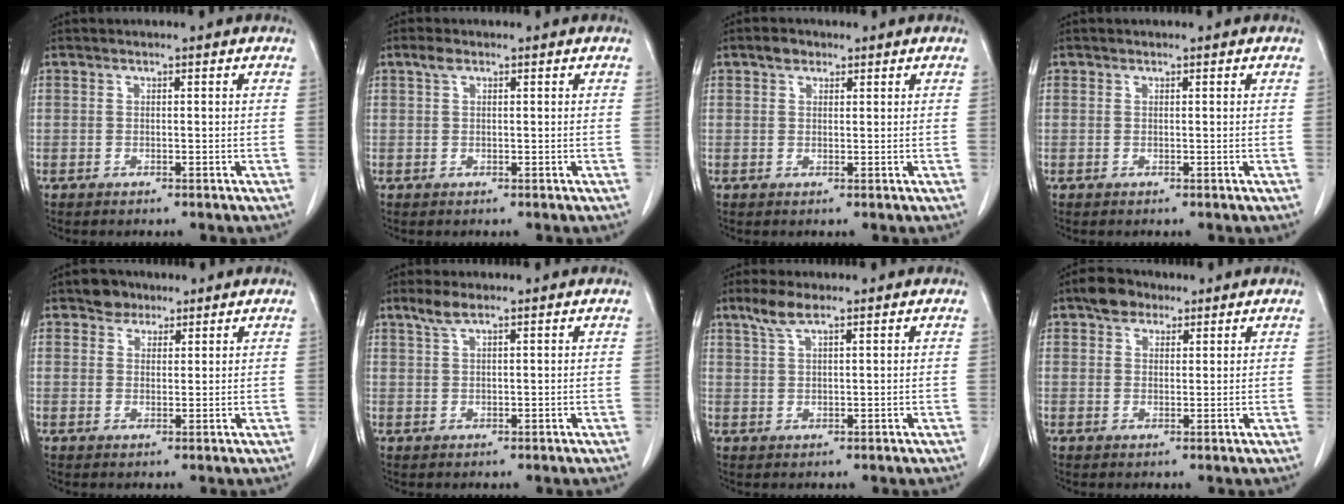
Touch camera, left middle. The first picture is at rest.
{"total": 1.3, "force": [0.8, 0.6, 0.9], "torque": [-0.021, 0.011, 0.015]}
{"total": 1.9, "force": [1.2, 1.2, 0.7], "torque": [-0.014, 0.004, 0.019]}
{"total": 0.0}
{"total": 3.1, "force": [2.2, 2.0, 0.5], "torque": [-0.009, 0.005, 0.035]}
{"total": 2.6, "force": [1.9, 0.4, 1.7], "torque": [-0.042, 0.005, 0.040]}
{"total": 3.6, "force": [2.6, 0.6, 2.4], "torque": [-0.060, 0.007, 0.055]}
{"total": 4.0, "force": [2.7, 2.6, 1.5], "torque": [-0.031, 0.013, 0.047]}